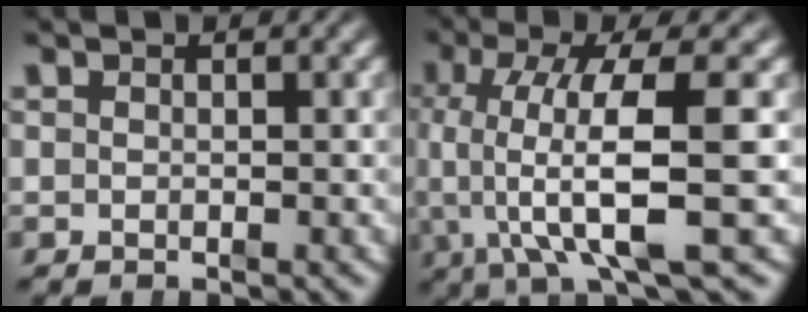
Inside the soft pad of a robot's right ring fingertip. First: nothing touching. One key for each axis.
{"total": 7.6, "fx": 1.1, "fy": 2.9, "fz": 6.9, "tx": -0.147, "ty": -0.018, "tz": 0.026}